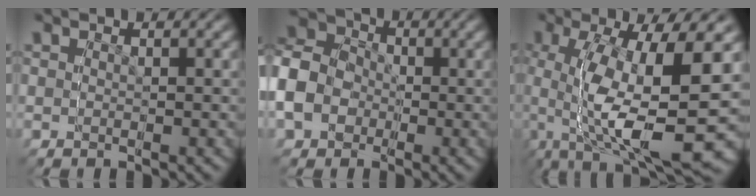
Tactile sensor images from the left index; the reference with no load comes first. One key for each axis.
{"total": 10.1, "fx": 0.0, "fy": 9.1, "fz": 4.5, "tx": -0.099, "ty": -0.023, "tz": 0.004}
{"total": 9.5, "fx": 1.0, "fy": 2.9, "fz": 9.0, "tx": -0.144, "ty": 0.046, "tz": 0.011}